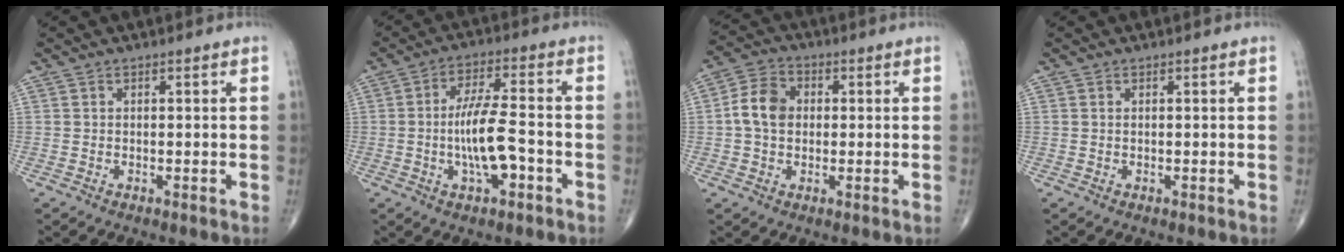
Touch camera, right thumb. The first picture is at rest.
{"total": 9.9, "force": [-2.3, 3.1, 9.1], "torque": [-0.169, 0.021, -0.042]}
{"total": 7.4, "force": [0.3, 5.6, 4.8], "torque": [-0.082, 0.016, -0.004]}
{"total": 0.0}